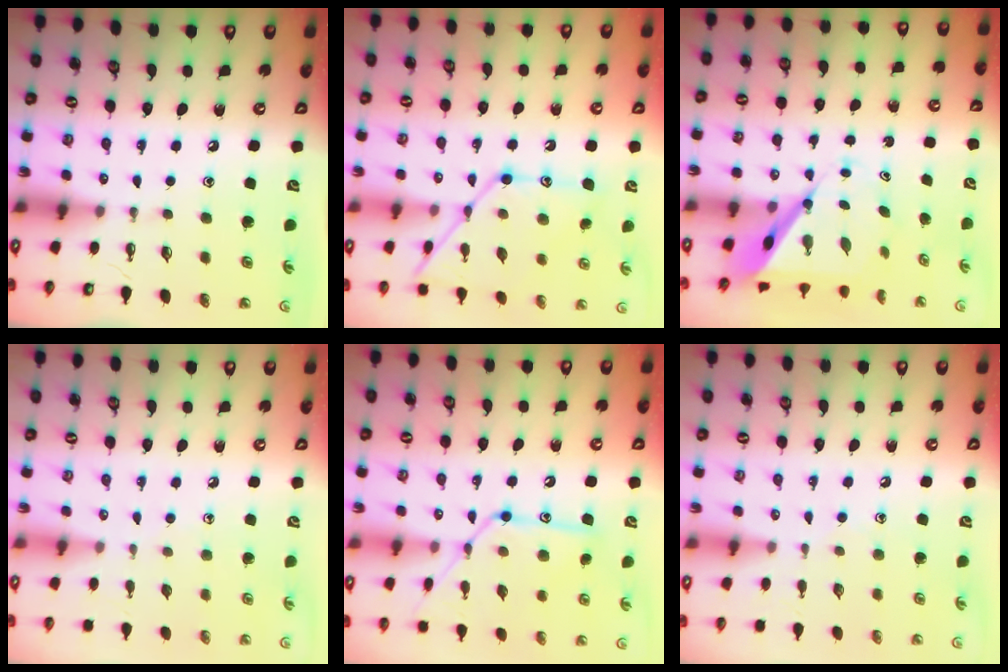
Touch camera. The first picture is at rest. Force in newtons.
{"total": 14.8, "press": 14.7, "slide": 1.3}
{"total": 8.4, "press": 8.3, "slide": 0.9}
{"total": 4.6, "press": 4.6, "slide": 0.5}
{"total": 14.3, "press": 14.3, "slide": 1.0}
{"total": 6.0, "press": 6.0, "slide": 0.7}